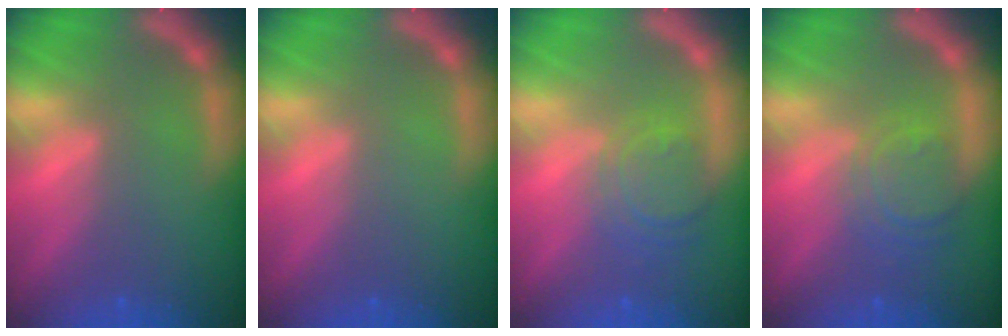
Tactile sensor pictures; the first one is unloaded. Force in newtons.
{"total": 0.0}
{"total": 4.5}
{"total": 4.5}